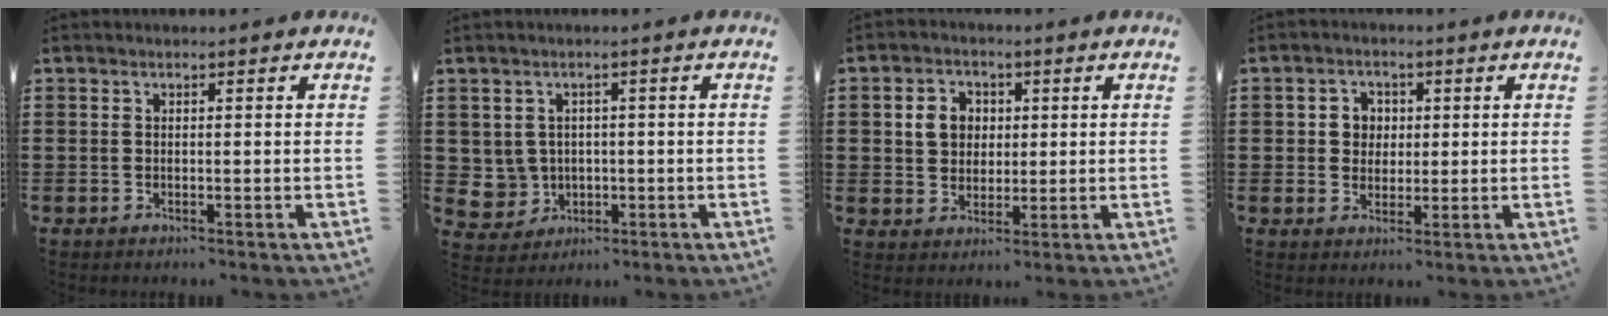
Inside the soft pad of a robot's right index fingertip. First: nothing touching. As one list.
[{"total": 3.5, "force": [0.3, 3.4, 0.4], "torque": [-0.034, 0.006, 0.002]}, {"total": 5.0, "force": [0.8, 4.5, 2.1], "torque": [-0.050, 0.013, 0.010]}, {"total": 3.4, "force": [0.3, 3.2, 1.3], "torque": [-0.037, 0.012, 0.002]}]